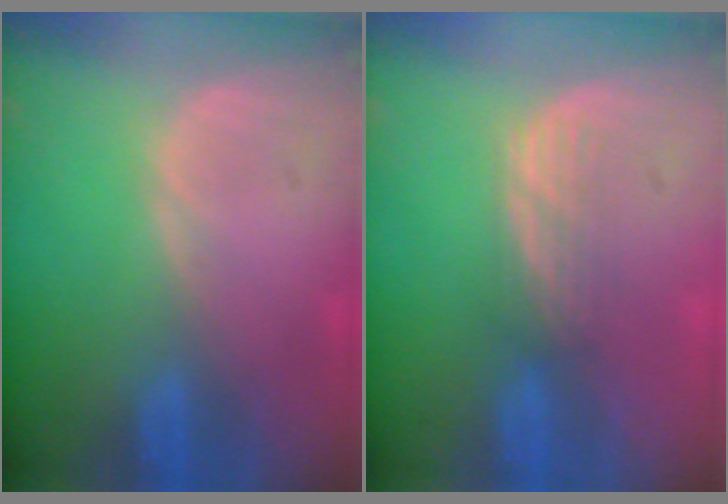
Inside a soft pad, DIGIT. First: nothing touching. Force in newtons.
{"total": 3.1, "press": 2.7, "slide": 1.6}